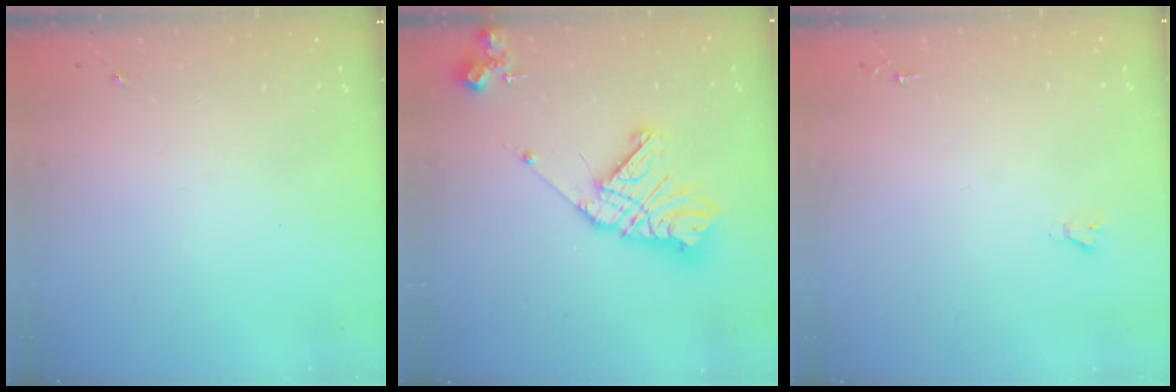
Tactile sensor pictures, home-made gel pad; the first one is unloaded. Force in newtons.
{"total": 17.8, "press": 17.7, "slide": 2.1}
{"total": 1.9, "press": 1.9, "slide": 0.2}